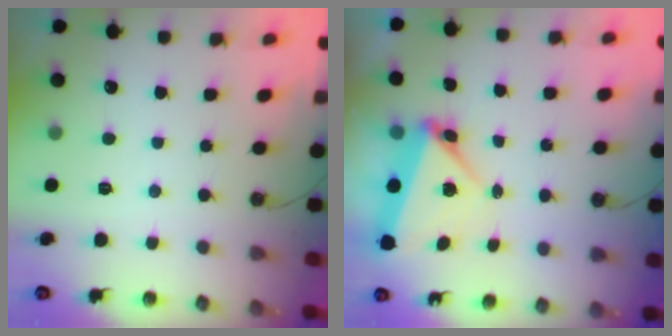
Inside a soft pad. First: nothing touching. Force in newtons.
{"total": 5.9, "press": 5.9, "slide": 0.7}